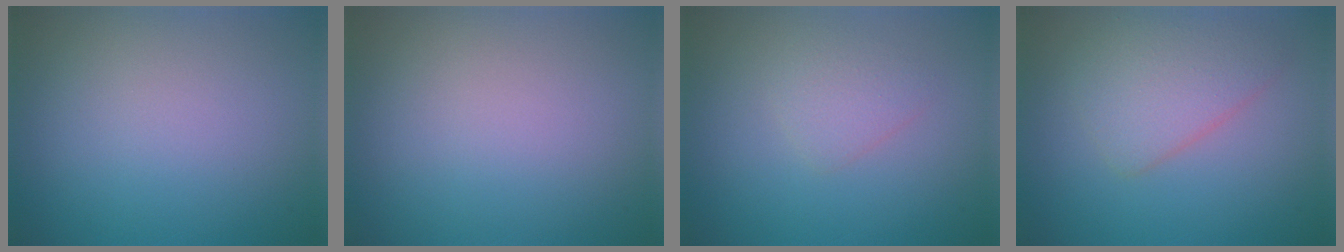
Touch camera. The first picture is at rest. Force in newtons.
{"total": 0.0}
{"total": 1.7, "press": 1.7, "slide": 0.1}
{"total": 3.4, "press": 3.4, "slide": 0.0}